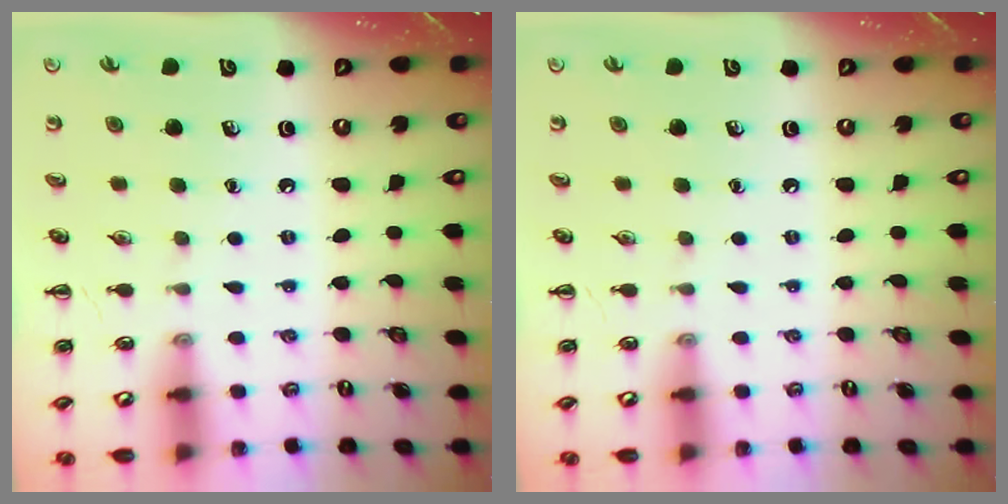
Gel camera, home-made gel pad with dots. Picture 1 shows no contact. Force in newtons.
{"total": 0.0}